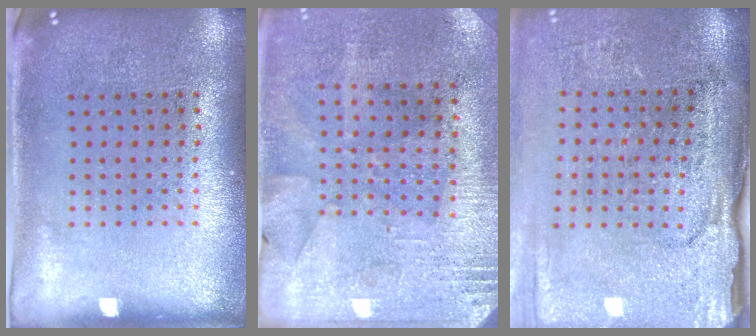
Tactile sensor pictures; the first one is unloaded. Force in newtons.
{"total": 2.7, "press": 2.4, "slide": 1.3}
{"total": 4.2, "press": 3.6, "slide": 2.1}